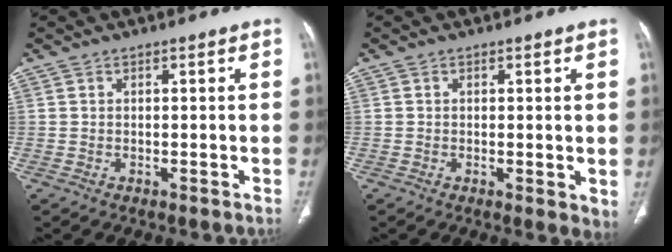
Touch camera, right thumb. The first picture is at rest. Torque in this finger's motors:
{"motor_torque": [-0.27, 0.27, -0.12, -0.02, 0.00]}